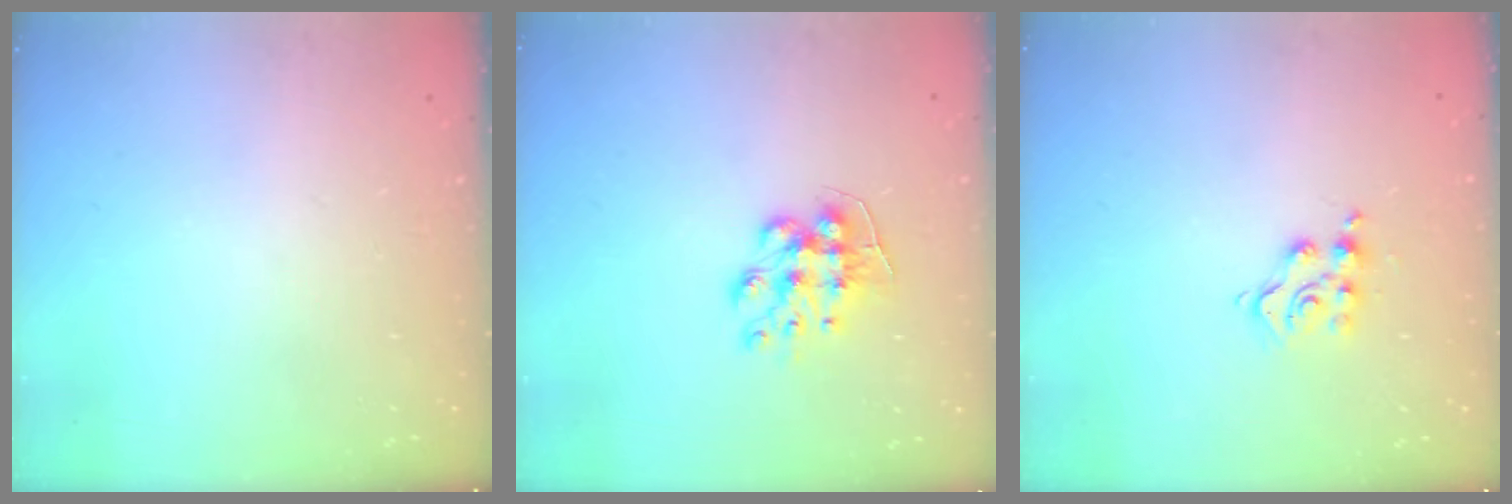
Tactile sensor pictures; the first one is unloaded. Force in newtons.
{"total": 9.6, "press": 9.6, "slide": 0.7}
{"total": 6.4, "press": 6.4, "slide": 0.4}